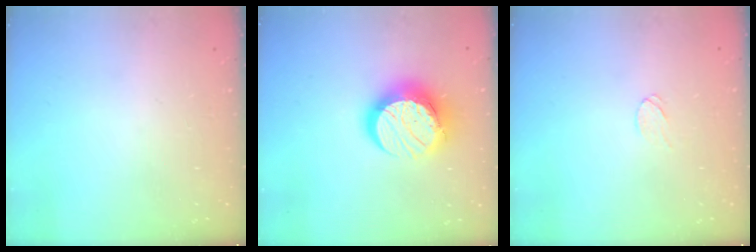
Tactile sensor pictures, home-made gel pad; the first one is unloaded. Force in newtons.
{"total": 16.1, "press": 16.0, "slide": 1.3}
{"total": 3.1, "press": 3.1, "slide": 0.2}